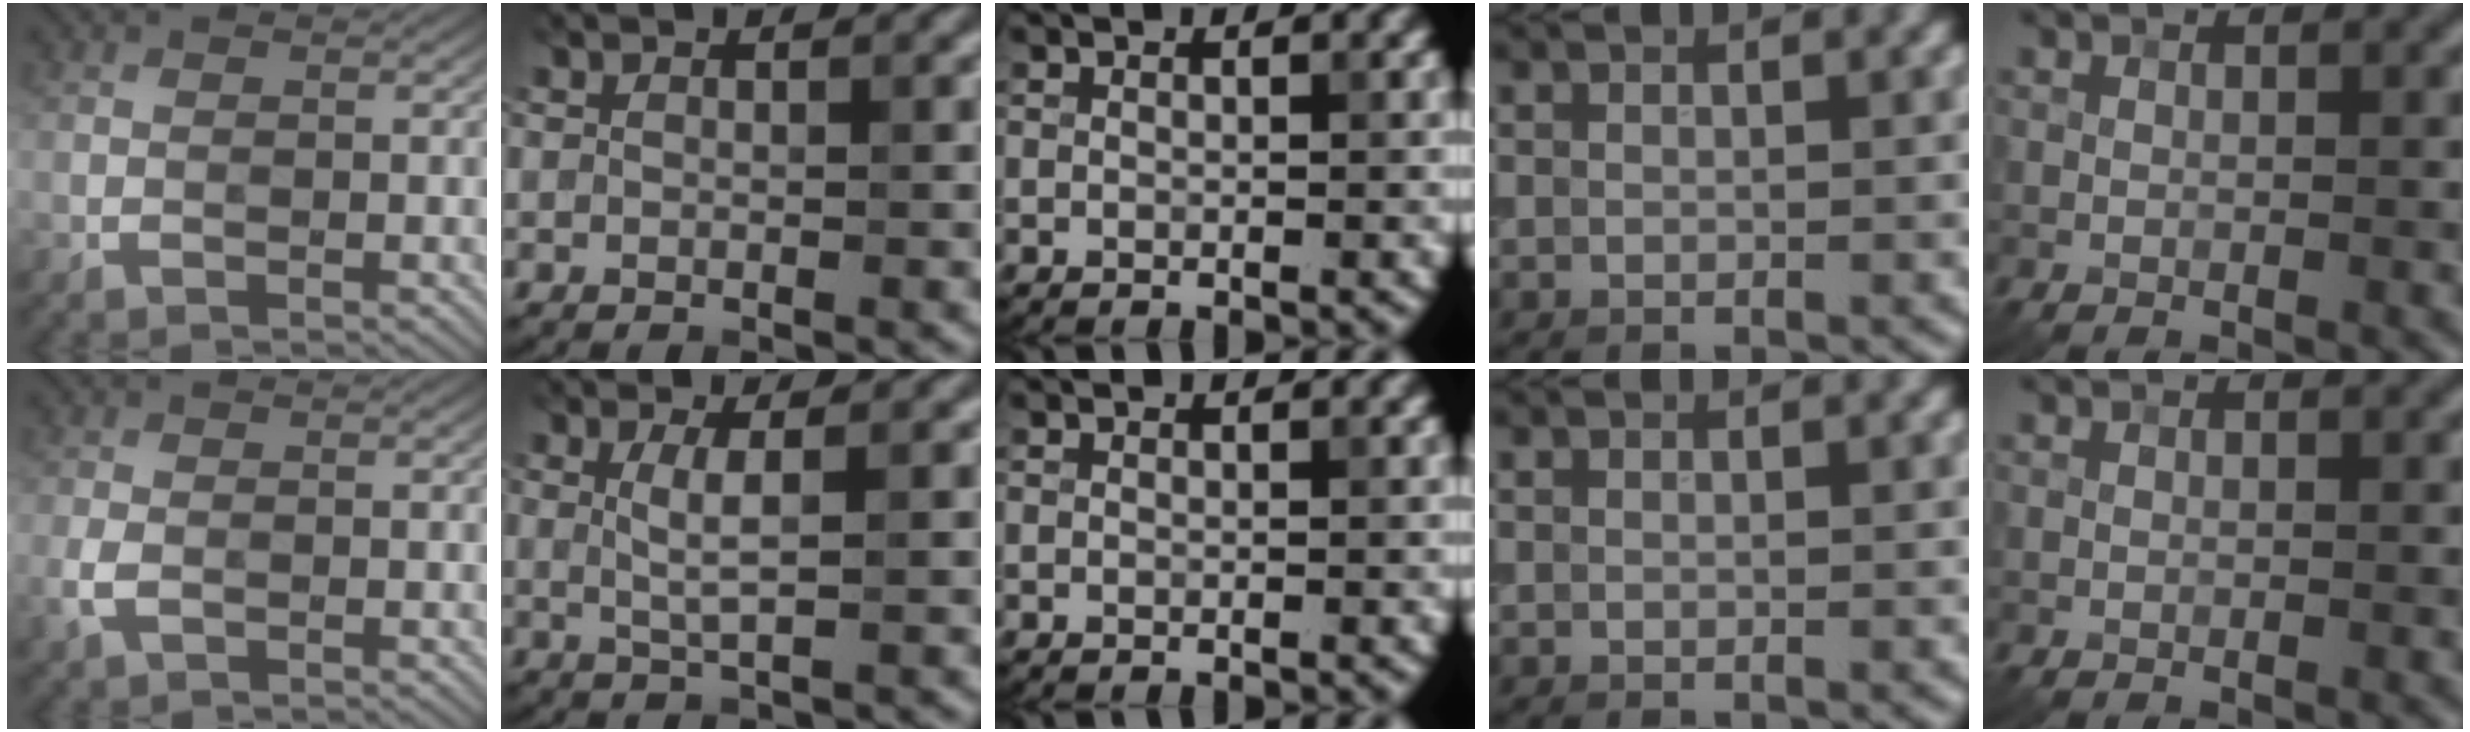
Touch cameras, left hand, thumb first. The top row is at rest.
{"thumb": {"total": 2.6, "force": [-1.0, 1.6, 1.8], "torque": [-0.051, -0.006, -0.023]}, "index": {"total": 2.3, "force": [0.5, 0.3, 2.3], "torque": [-0.044, -0.001, 0.009]}}